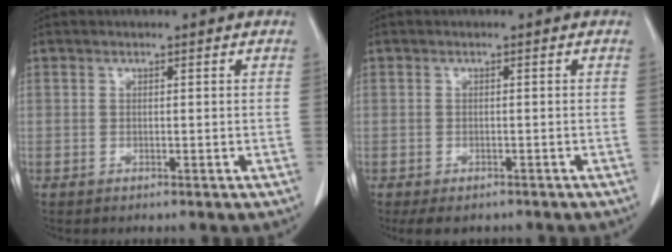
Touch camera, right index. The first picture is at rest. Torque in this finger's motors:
{"motor_torque": [0.09, -0.15, -0.16, -0.04]}